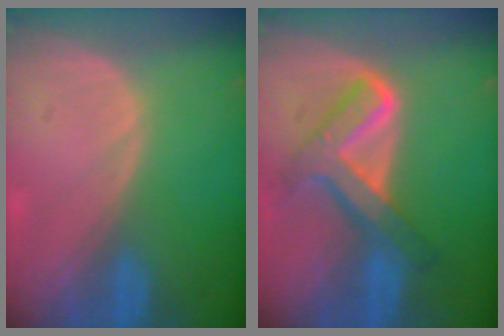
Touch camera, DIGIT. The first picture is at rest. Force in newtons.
{"total": 7.6, "press": 7.5, "slide": 0.4}